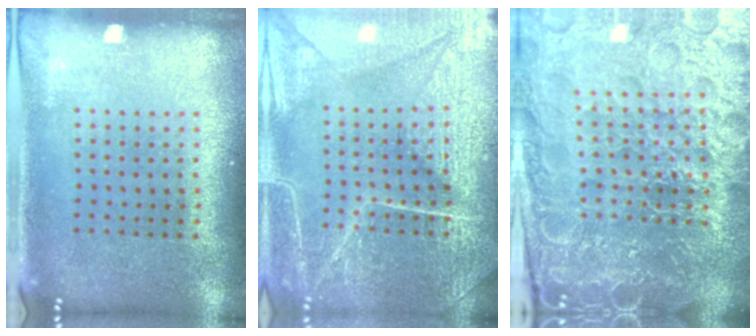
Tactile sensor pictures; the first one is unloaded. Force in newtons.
{"total": 4.6, "press": 4.6, "slide": 0.5}
{"total": 6.6, "press": 5.8, "slide": 3.1}